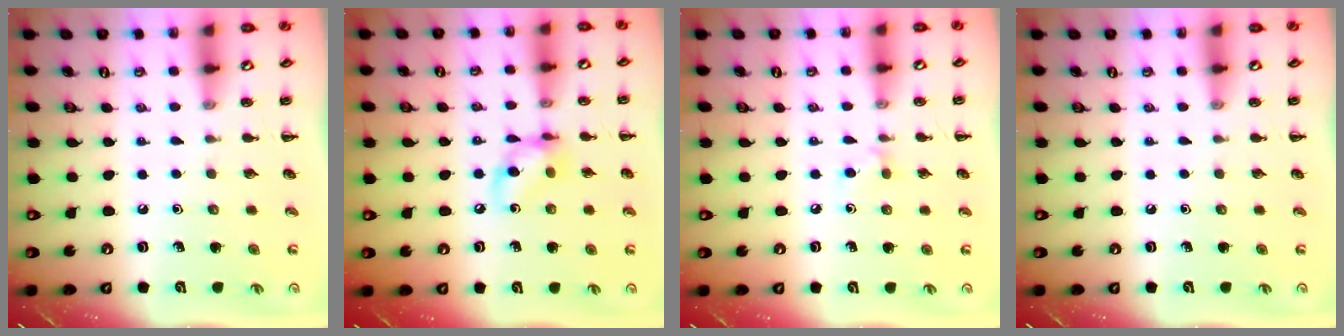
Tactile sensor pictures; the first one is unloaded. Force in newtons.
{"total": 9.1, "press": 9.1, "slide": 0.9}
{"total": 5.1, "press": 4.9, "slide": 1.4}
{"total": 0.0}